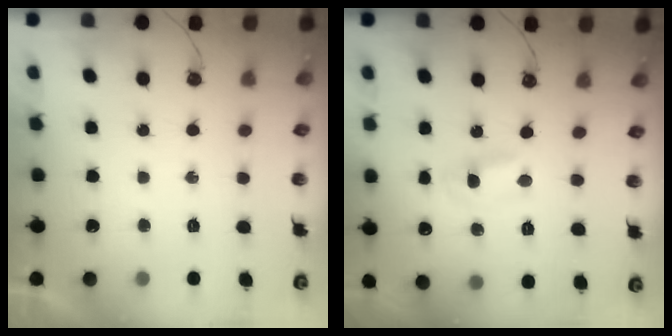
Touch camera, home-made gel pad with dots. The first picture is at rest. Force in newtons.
{"total": 1.7, "press": 1.7, "slide": 0.1}